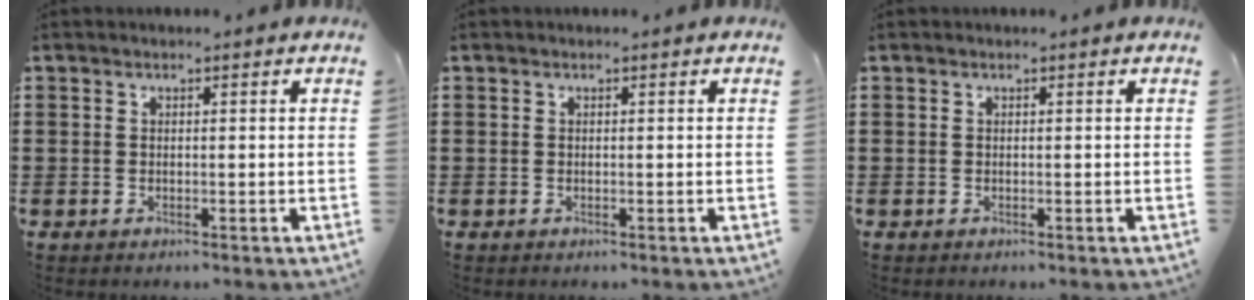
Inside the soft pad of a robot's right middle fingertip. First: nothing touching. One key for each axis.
{"total": 0.0}
{"total": 0.0}